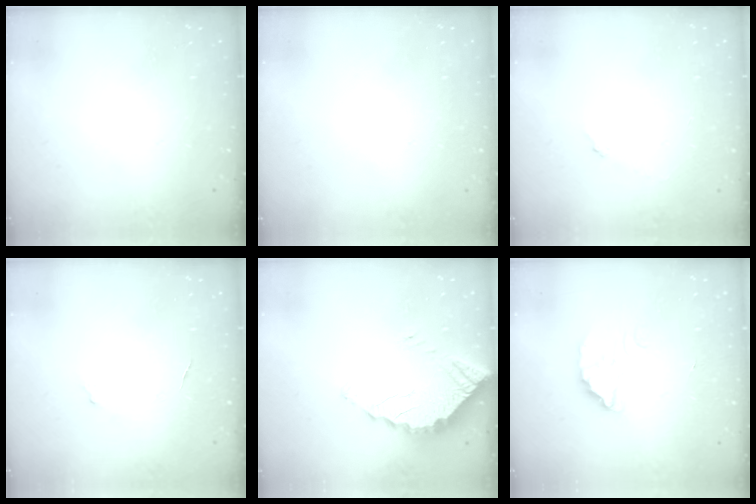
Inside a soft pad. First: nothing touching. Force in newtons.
{"total": 2.3, "press": 2.3, "slide": 0.1}
{"total": 3.6, "press": 3.6, "slide": 0.3}
{"total": 2.8, "press": 2.8, "slide": 0.2}
{"total": 3.6, "press": 3.6, "slide": 0.2}
{"total": 2.1, "press": 2.1, "slide": 0.2}